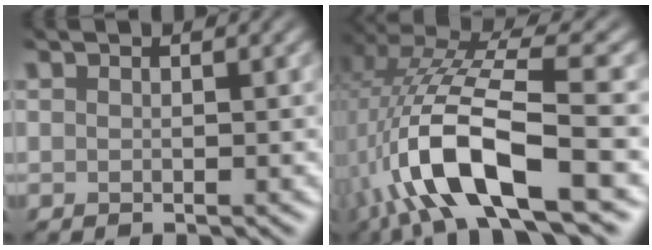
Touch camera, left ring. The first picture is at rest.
{"total": 10.4, "force": [-3.8, 3.0, 9.2], "torque": [-0.181, 0.008, -0.072]}